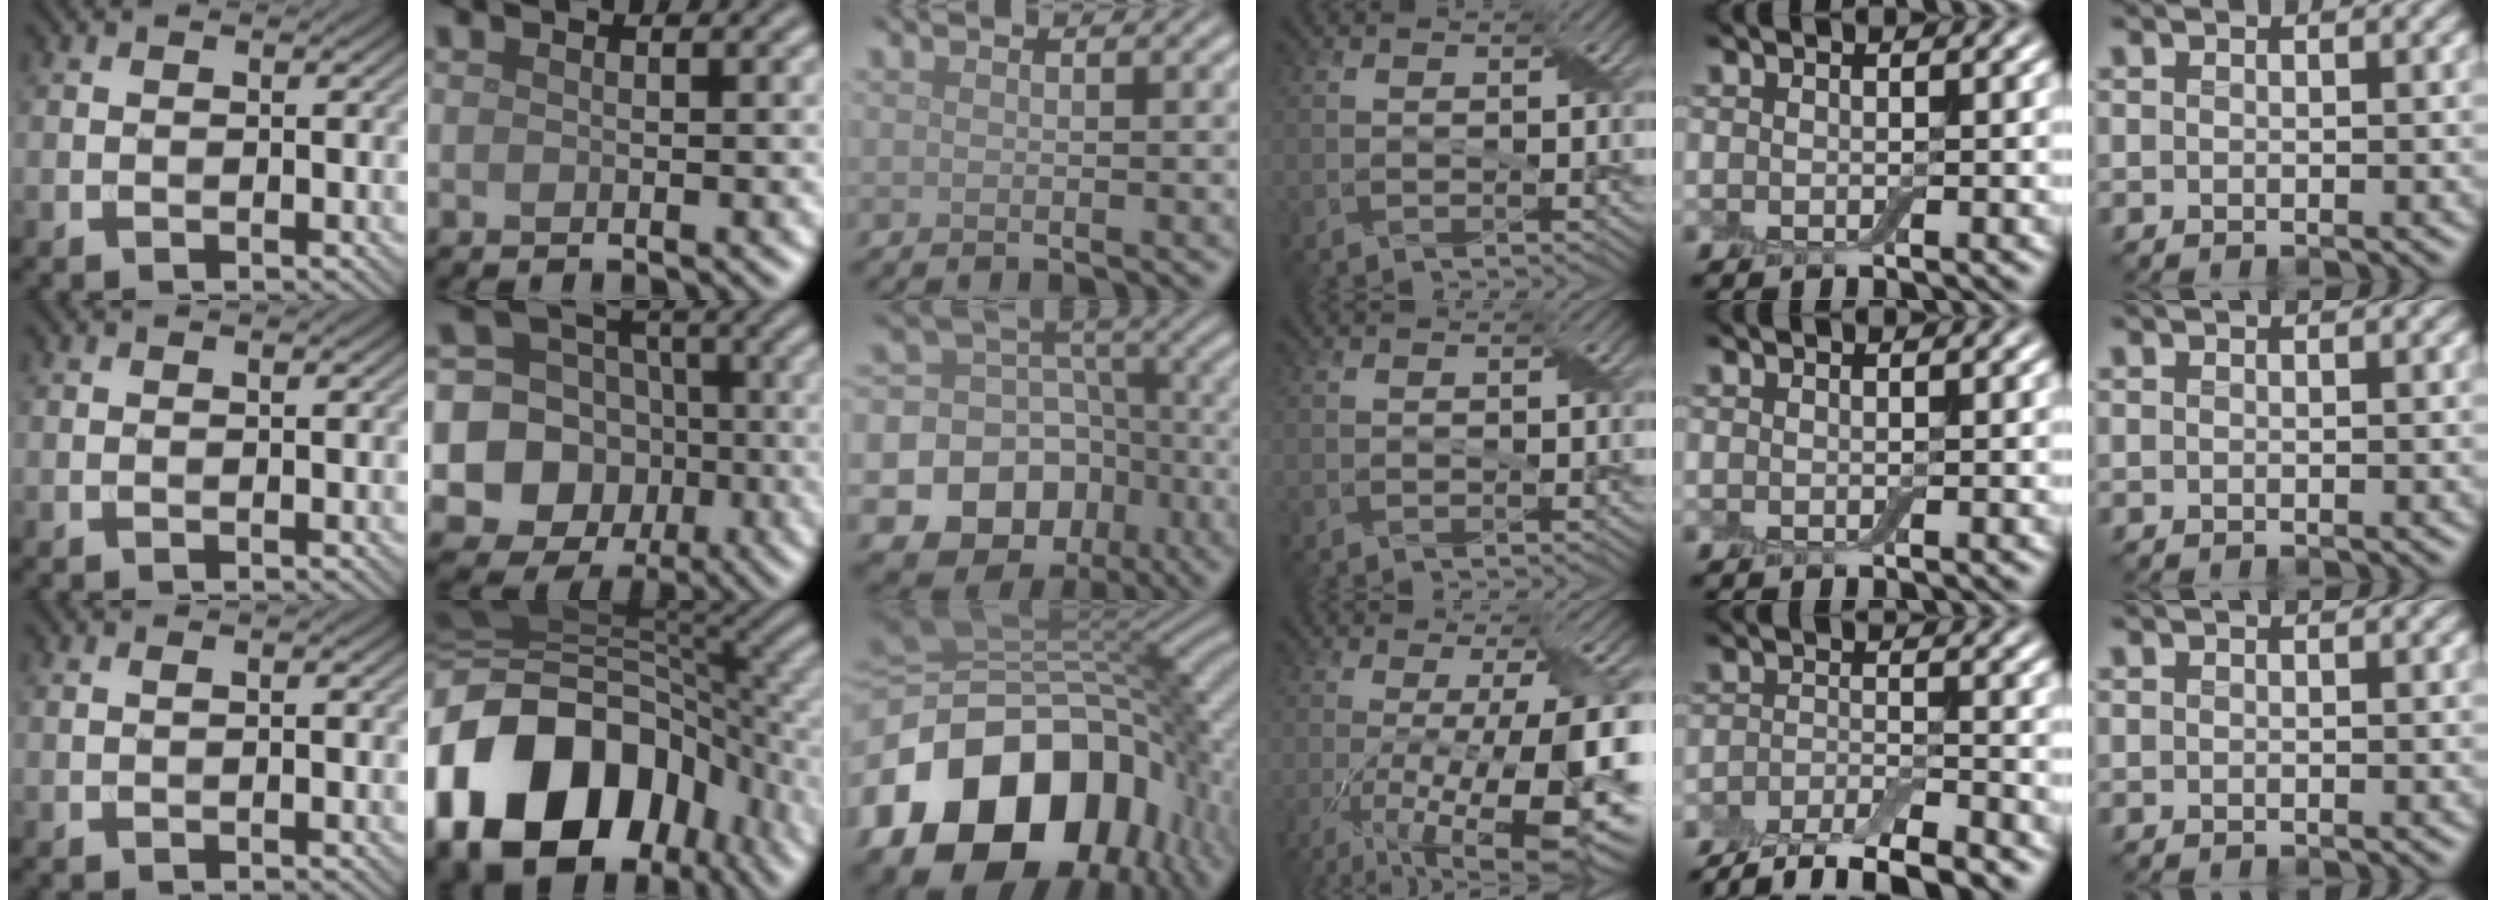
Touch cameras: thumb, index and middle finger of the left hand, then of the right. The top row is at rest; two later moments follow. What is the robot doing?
{"motion": "fold", "object": "cloth"}